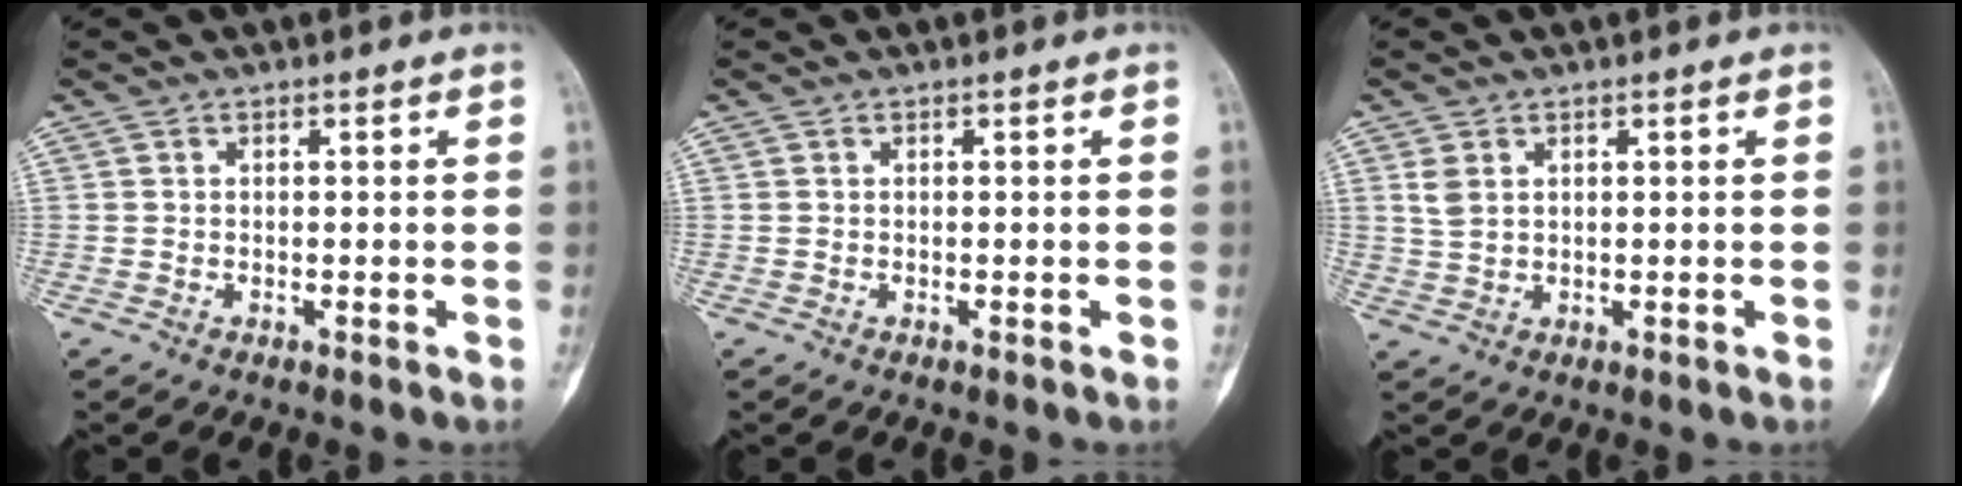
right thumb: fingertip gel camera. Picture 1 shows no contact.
{"total": 0.0}
{"total": 2.8, "force": [1.2, 1.9, 1.8], "torque": [-0.033, 0.001, 0.031]}